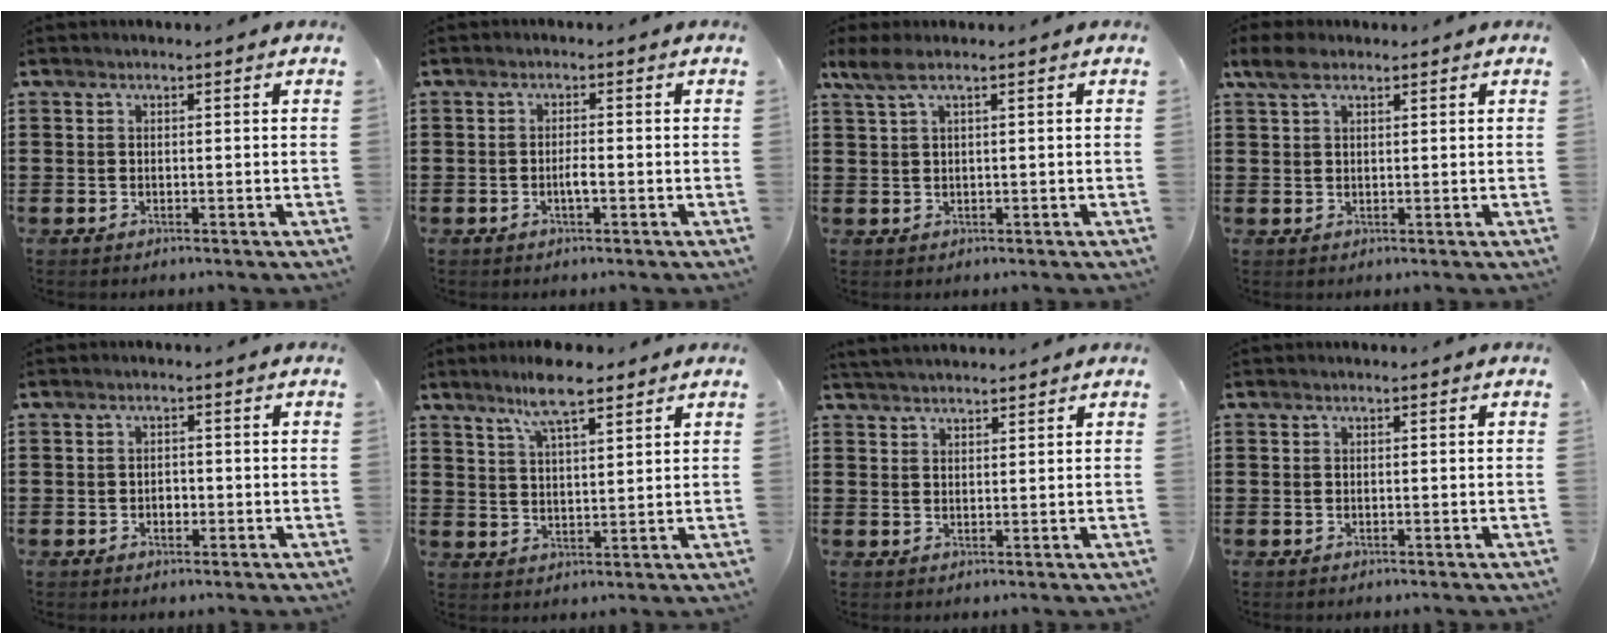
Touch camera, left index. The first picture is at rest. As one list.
[{"total": 1.9, "force": [-0.6, 0.3, 1.7], "torque": [-0.032, 0.000, -0.010]}, {"total": 2.3, "force": [0.8, 0.4, 2.2], "torque": [-0.059, -0.005, 0.009]}, {"total": 3.7, "force": [2.0, 1.9, 2.5], "torque": [-0.061, 0.005, 0.034]}, {"total": 1.3, "force": [-0.3, 0.9, 0.9], "torque": [-0.018, 0.003, -0.007]}, {"total": 7.1, "force": [5.3, 1.2, 4.5], "torque": [-0.094, -0.004, 0.093]}, {"total": 2.4, "force": [2.4, 0.2, 0.3], "torque": [-0.011, -0.001, 0.047]}, {"total": 0.0}]